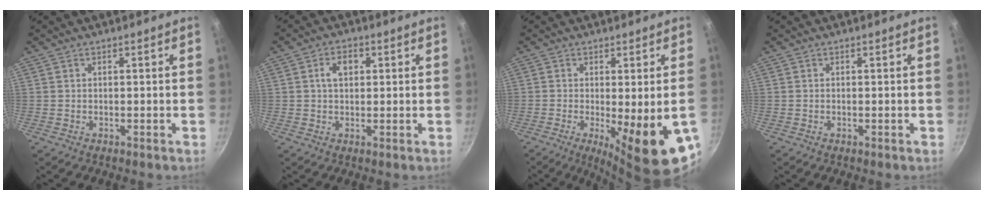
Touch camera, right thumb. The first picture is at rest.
{"total": 4.3, "force": [1.0, 2.9, 3.0], "torque": [-0.034, 0.008, 0.013]}
{"total": 14.6, "force": [-4.0, 3.5, 13.5], "torque": [-0.178, -0.019, -0.043]}
{"total": 0.0}